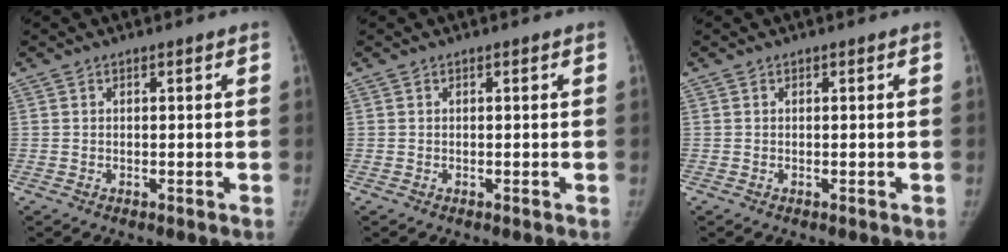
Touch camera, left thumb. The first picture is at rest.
{"total": 0.0}
{"total": 0.0}